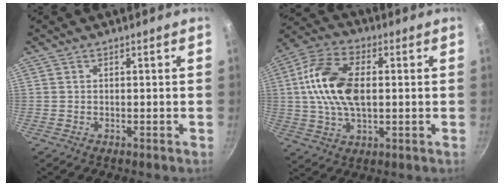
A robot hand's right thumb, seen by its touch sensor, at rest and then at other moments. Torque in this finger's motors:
{"motor_torque": [-0.50, 0.79, 1.80, 0.21, 0.31]}